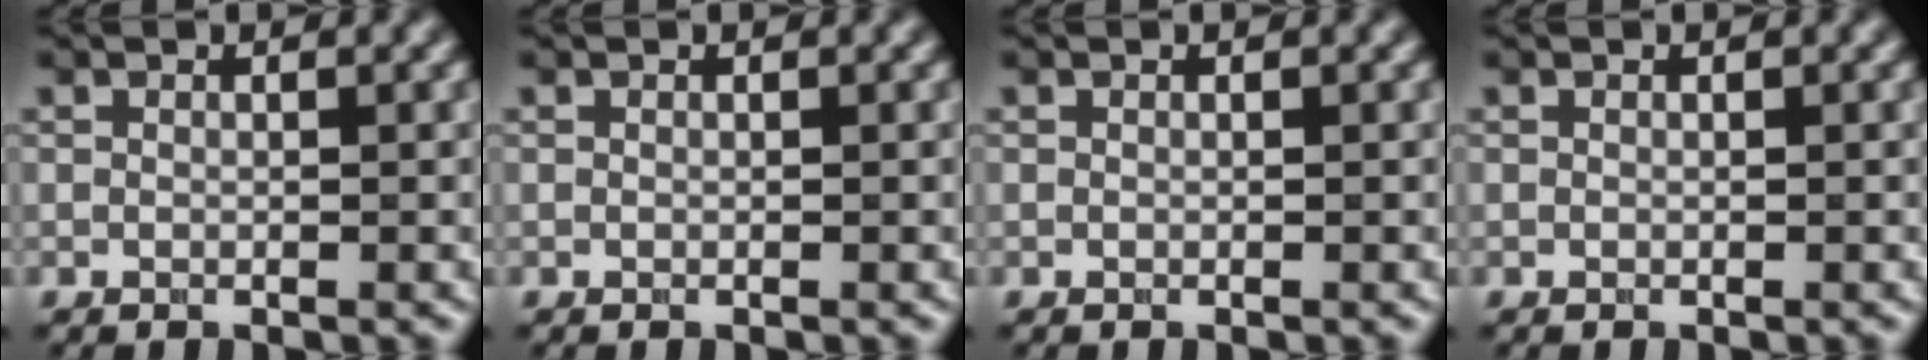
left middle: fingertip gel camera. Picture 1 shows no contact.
{"total": 0.0}
{"total": 0.0}
{"total": 0.0}